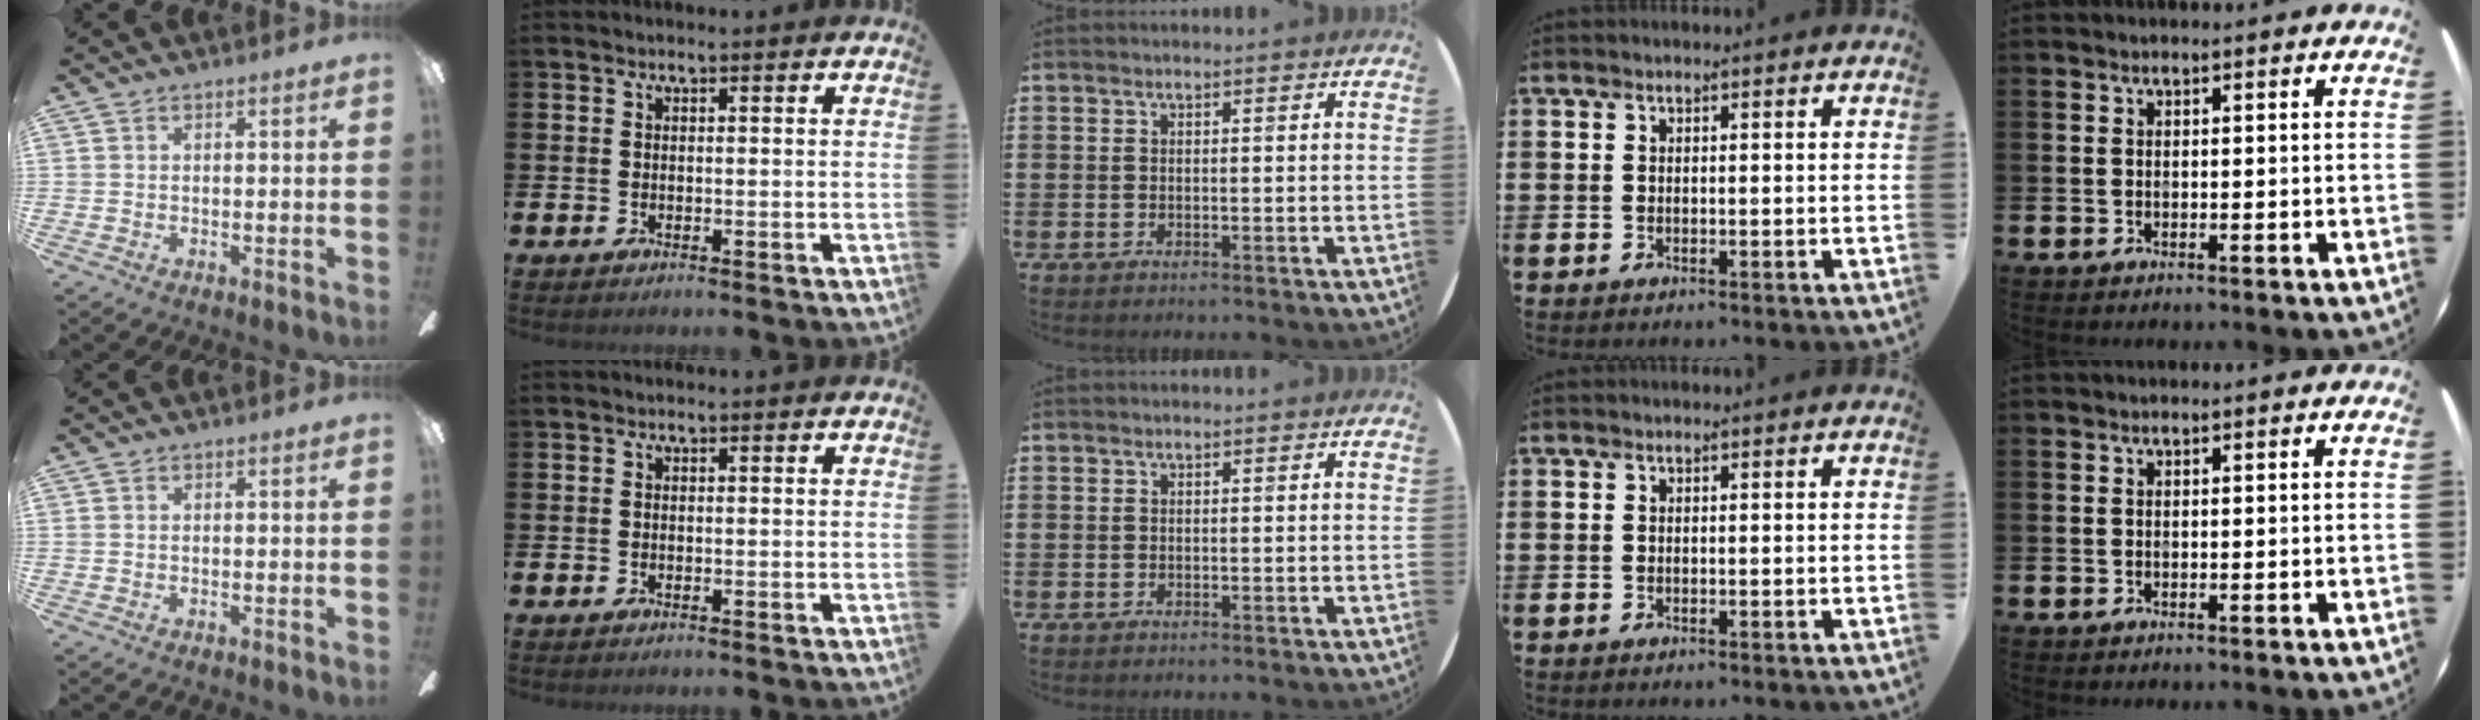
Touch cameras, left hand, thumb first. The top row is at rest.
{}